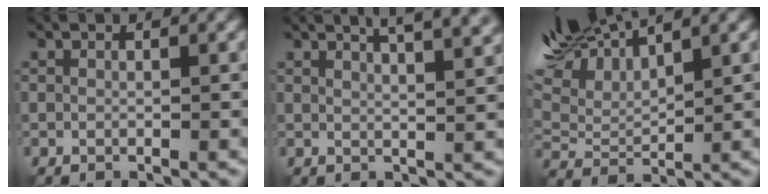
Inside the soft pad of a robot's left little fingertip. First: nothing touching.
{"total": 7.4, "force": [4.9, 2.6, 4.8], "torque": [-0.031, 0.036, 0.036]}
{"total": 9.3, "force": [6.7, 3.1, 5.6], "torque": [-0.138, 0.025, 0.114]}